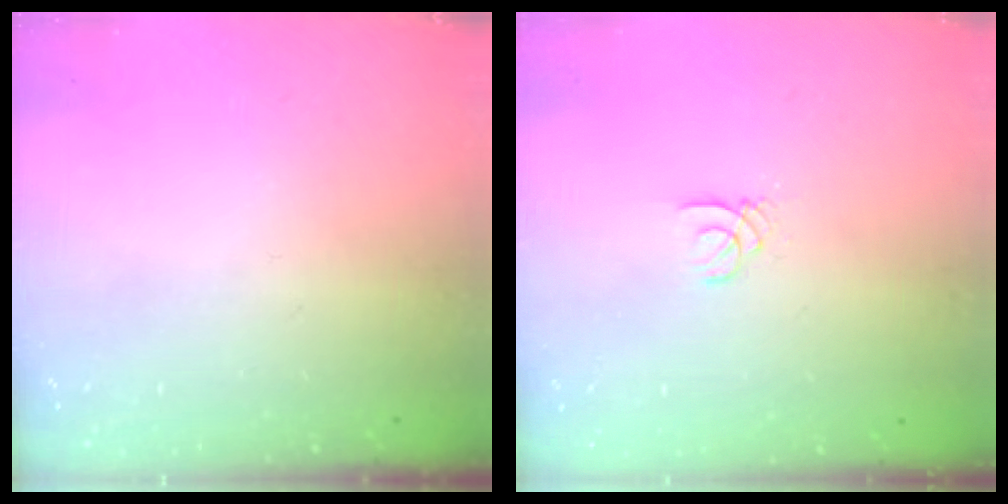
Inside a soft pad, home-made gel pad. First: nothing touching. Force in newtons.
{"total": 1.4, "press": 1.4, "slide": 0.1}